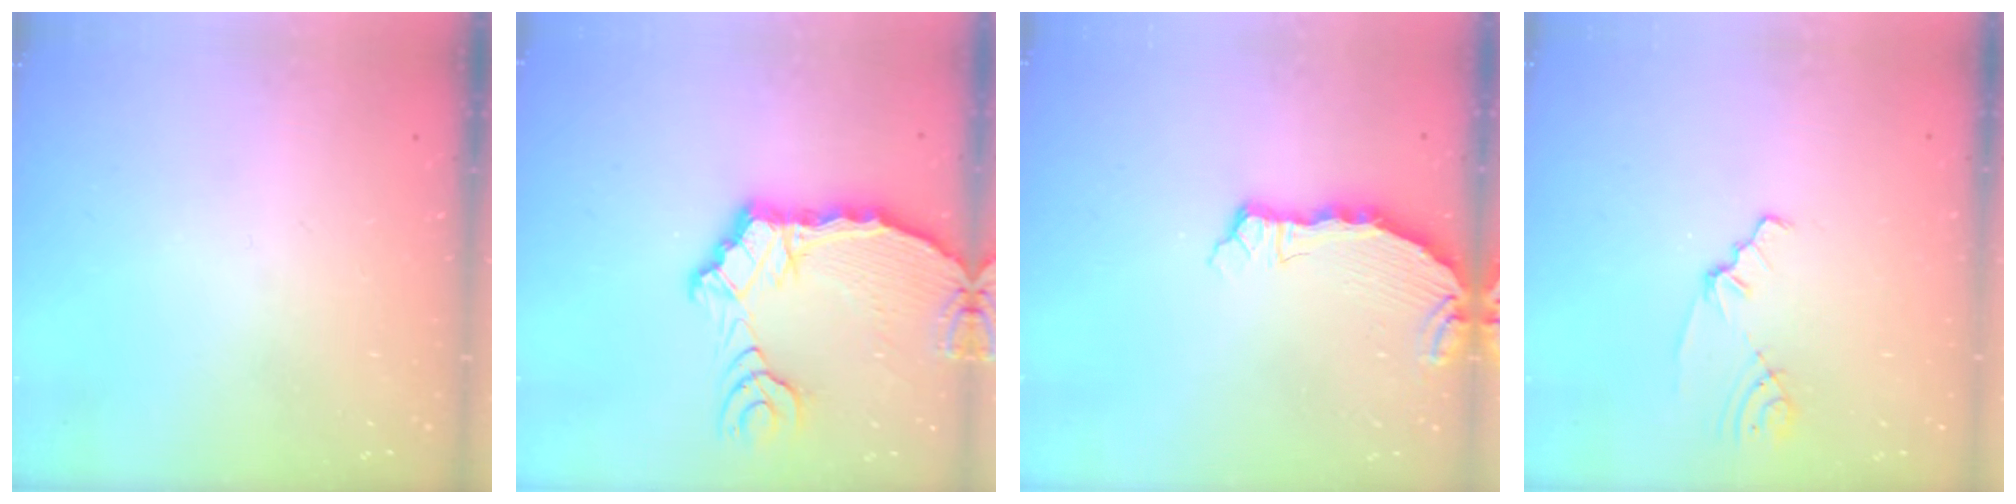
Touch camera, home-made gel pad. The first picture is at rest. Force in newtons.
{"total": 11.8, "press": 11.7, "slide": 1.5}
{"total": 6.3, "press": 5.6, "slide": 2.8}
{"total": 1.9, "press": 1.9, "slide": 0.2}